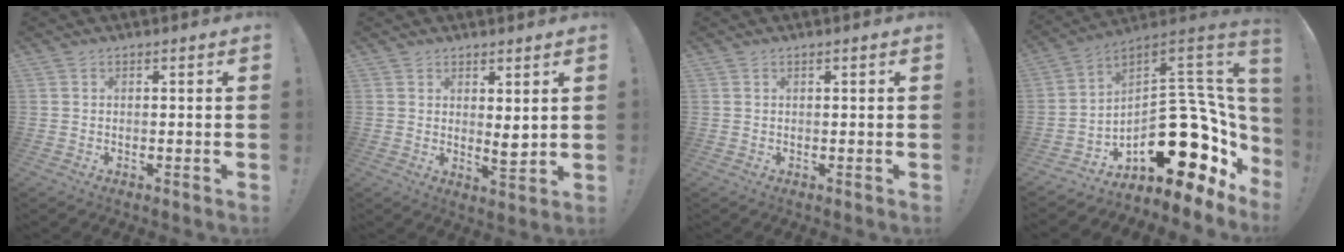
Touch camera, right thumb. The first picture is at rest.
{"total": 4.4, "force": [2.1, 1.7, 3.5], "torque": [-0.032, -0.025, 0.035]}
{"total": 0.5, "force": [0.3, 0.0, 0.4], "torque": [-0.004, -0.002, 0.003]}
{"total": 22.6, "force": [-5.4, 12.8, 17.8], "torque": [-0.221, -0.008, -0.064]}